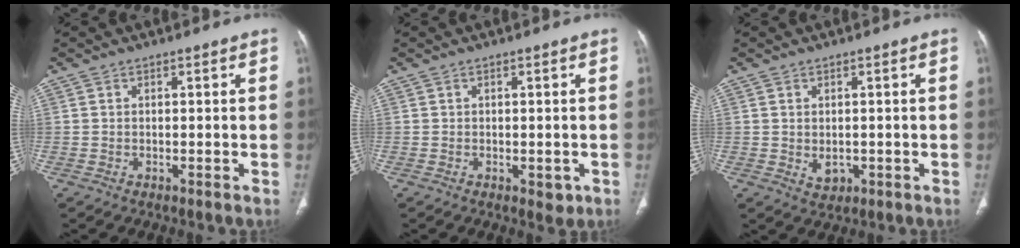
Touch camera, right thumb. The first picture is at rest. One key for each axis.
{"total": 2.3, "fx": -0.6, "fy": 1.4, "fz": 1.7, "tx": -0.009, "ty": -0.001, "tz": -0.003}
{"total": 2.8, "fx": -0.3, "fy": 2.1, "fz": 1.9, "tx": -0.024, "ty": -0.004, "tz": 0.005}